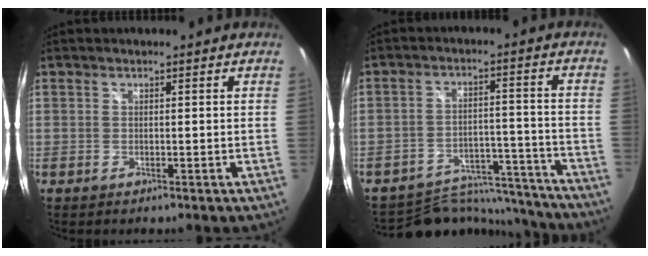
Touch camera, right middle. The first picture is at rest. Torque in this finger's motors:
{"motor_torque": [-0.65, -0.72, -0.05, -0.05]}